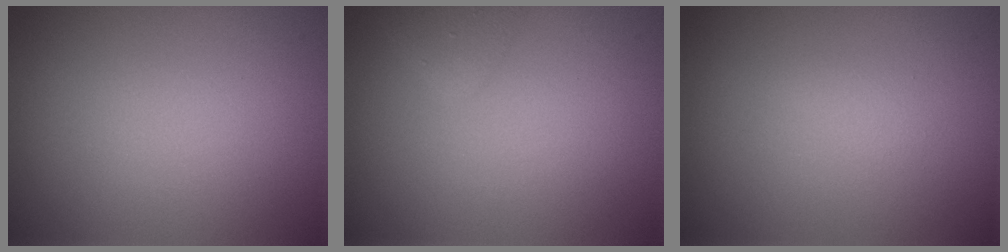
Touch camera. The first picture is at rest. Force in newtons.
{"total": 1.3, "press": 1.3, "slide": 0.0}
{"total": 0.6, "press": 0.6, "slide": 0.1}